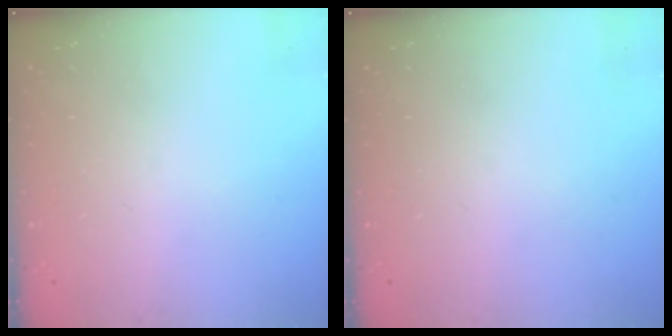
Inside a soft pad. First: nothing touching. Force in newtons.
{"total": 0.0}